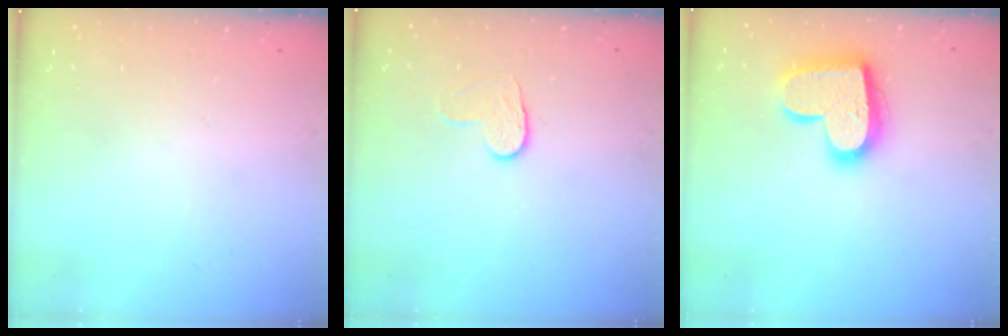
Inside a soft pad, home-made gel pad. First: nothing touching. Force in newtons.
{"total": 5.0, "press": 4.9, "slide": 0.5}
{"total": 18.0, "press": 18.0, "slide": 1.1}